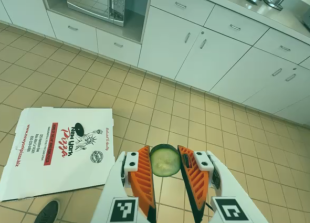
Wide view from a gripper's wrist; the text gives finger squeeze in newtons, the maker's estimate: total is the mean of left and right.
{"total": 8.0, "left": 7.7, "right": 8.4}